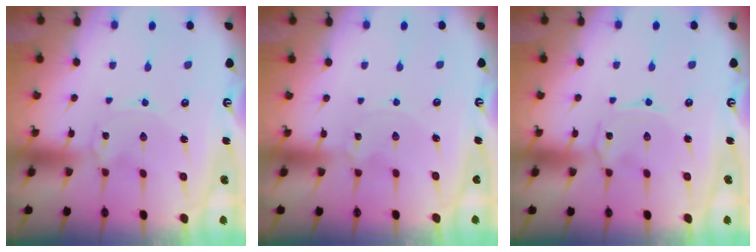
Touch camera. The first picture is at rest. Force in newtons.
{"total": 0.0}
{"total": 0.8, "press": 0.7, "slide": 0.4}